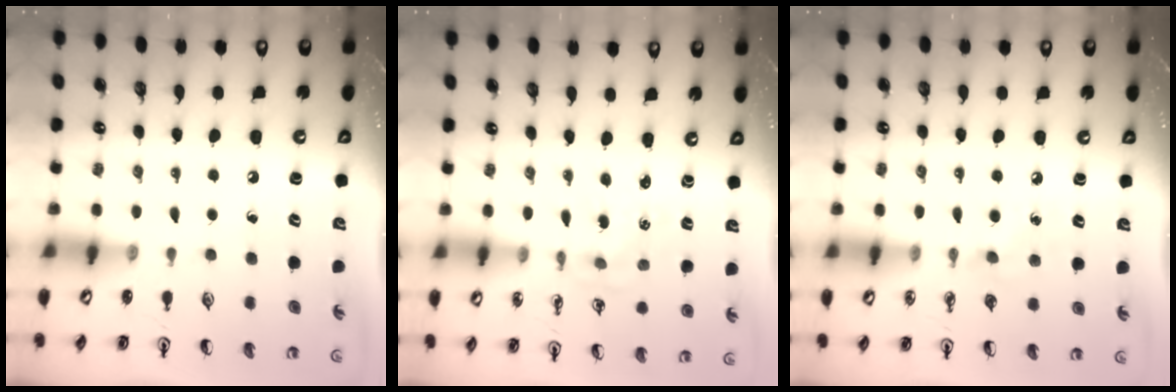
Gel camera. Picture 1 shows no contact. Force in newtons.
{"total": 0.7, "press": 0.6, "slide": 0.2}
{"total": 4.3, "press": 4.3, "slide": 0.6}